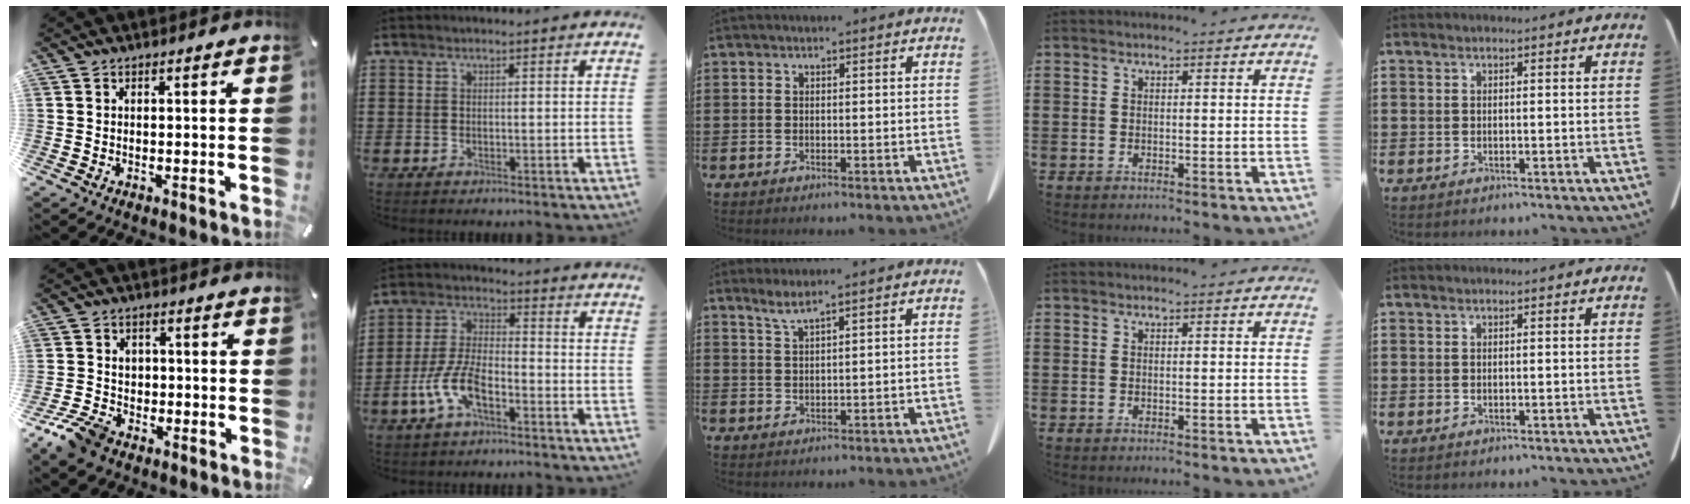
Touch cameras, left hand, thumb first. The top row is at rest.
{"thumb": {"total": 8.5, "force": [-4.3, 6.3, 3.7], "torque": [-0.088, 0.029, -0.080]}, "index": {"total": 7.8, "force": [-4.0, 2.9, 6.1], "torque": [-0.139, -0.003, -0.077]}, "middle": {"total": 2.5, "force": [2.0, -0.2, 1.5], "torque": [-0.034, -0.002, 0.038]}}